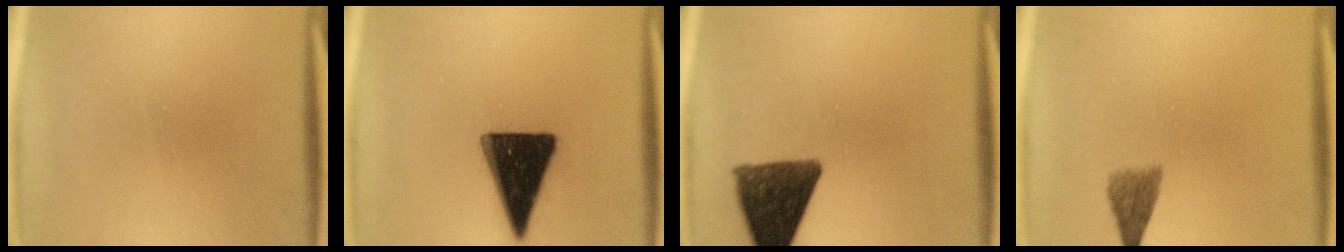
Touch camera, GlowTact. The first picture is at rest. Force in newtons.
{"total": 18.2}
{"total": 10.8}
{"total": 2.9}